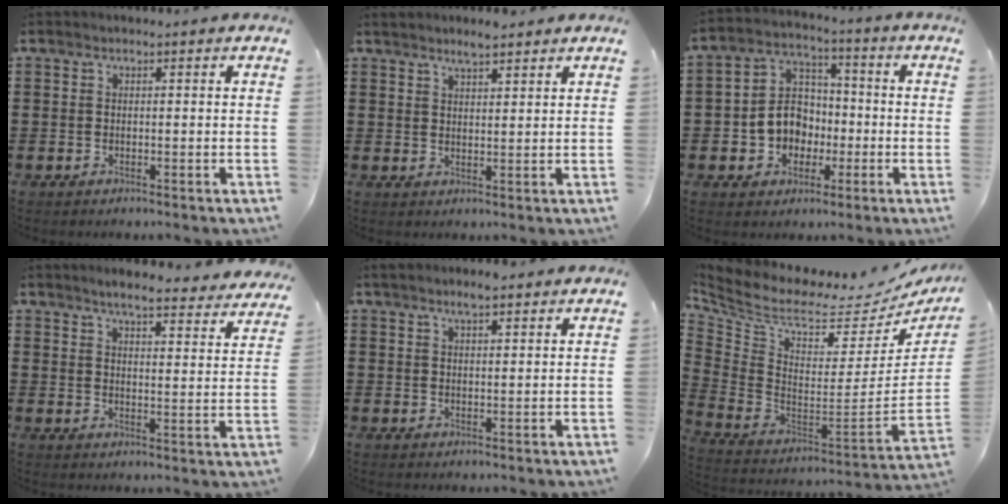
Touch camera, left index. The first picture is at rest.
{"total": 2.7, "force": [2.3, 0.3, 1.3], "torque": [-0.029, 0.001, 0.043]}
{"total": 7.6, "force": [-2.1, 6.6, 2.9], "torque": [-0.069, 0.019, -0.040]}
{"total": 5.0, "force": [4.6, -0.1, 1.9], "torque": [-0.047, -0.026, 0.077]}
{"total": 2.9, "force": [2.1, 0.2, 2.0], "torque": [-0.042, 0.002, 0.036]}
{"total": 6.0, "force": [3.9, 2.2, 4.0], "torque": [-0.102, -0.048, 0.061]}